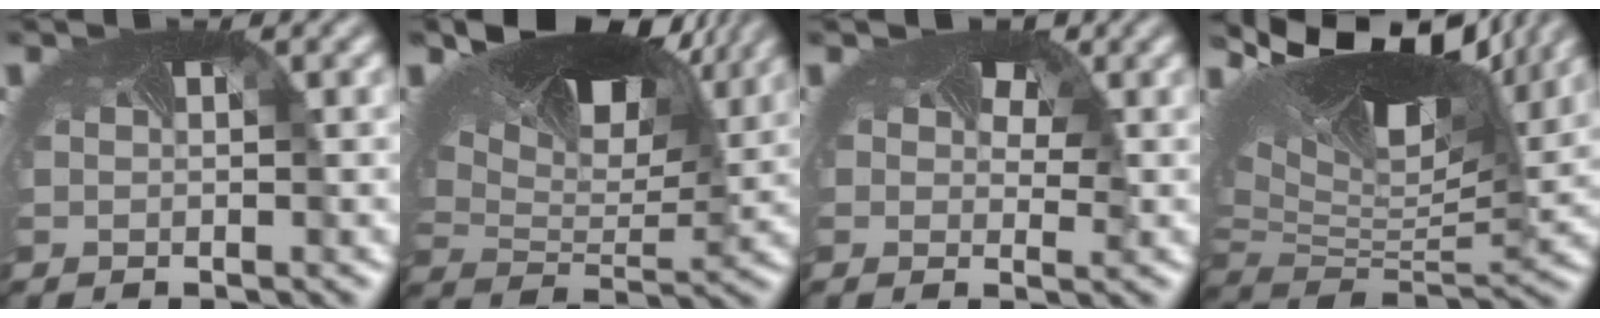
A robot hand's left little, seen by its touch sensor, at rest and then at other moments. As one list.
[{"total": 11.3, "force": [7.1, 5.5, 7.0], "torque": [-0.136, 0.004, 0.125]}, {"total": 2.4, "force": [1.1, 1.7, 1.2], "torque": [-0.024, -0.010, 0.019]}, {"total": 12.5, "force": [7.2, 5.8, 8.4], "torque": [-0.191, 0.019, 0.126]}]